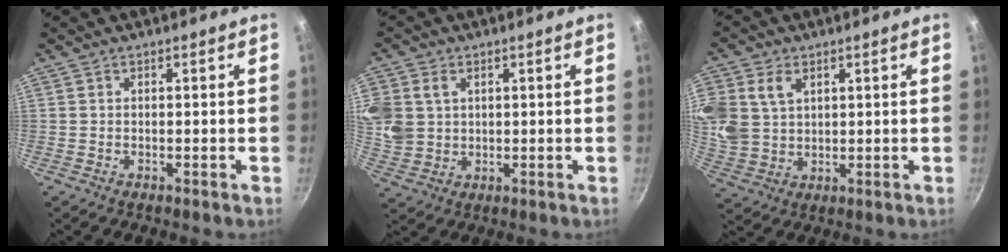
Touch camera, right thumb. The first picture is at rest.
{"total": 13.2, "force": [3.2, 10.8, 6.9], "torque": [-0.165, 0.006, 0.072]}
{"total": 15.0, "force": [4.7, 11.5, 8.5], "torque": [-0.201, 0.009, 0.101]}